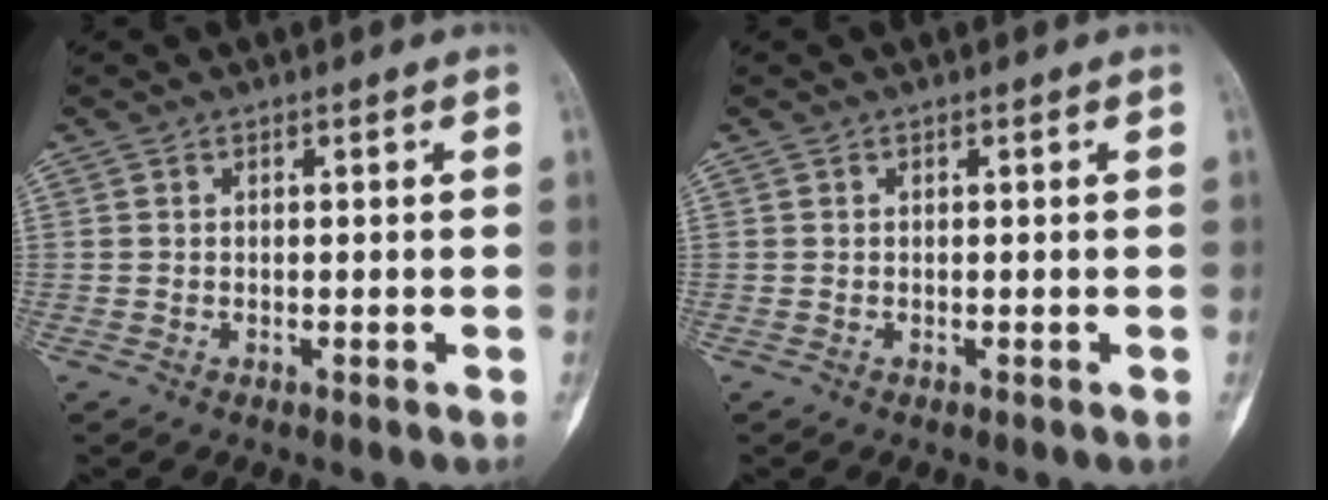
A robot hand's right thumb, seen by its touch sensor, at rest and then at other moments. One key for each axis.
{"total": 0.0}